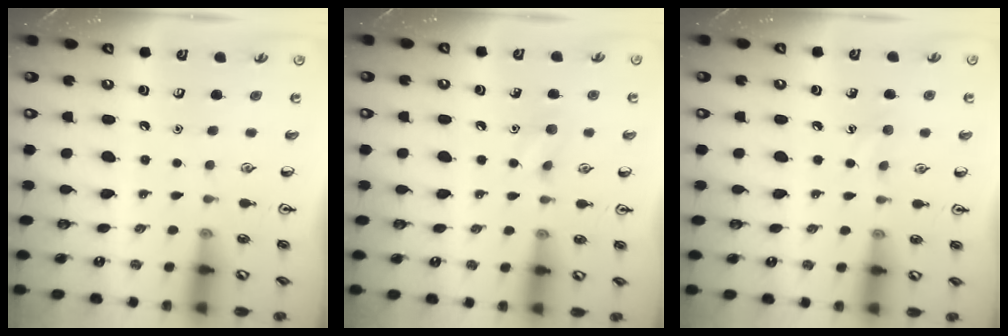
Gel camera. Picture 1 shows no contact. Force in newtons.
{"total": 6.4, "press": 6.2, "slide": 1.4}
{"total": 5.9, "press": 5.7, "slide": 1.7}